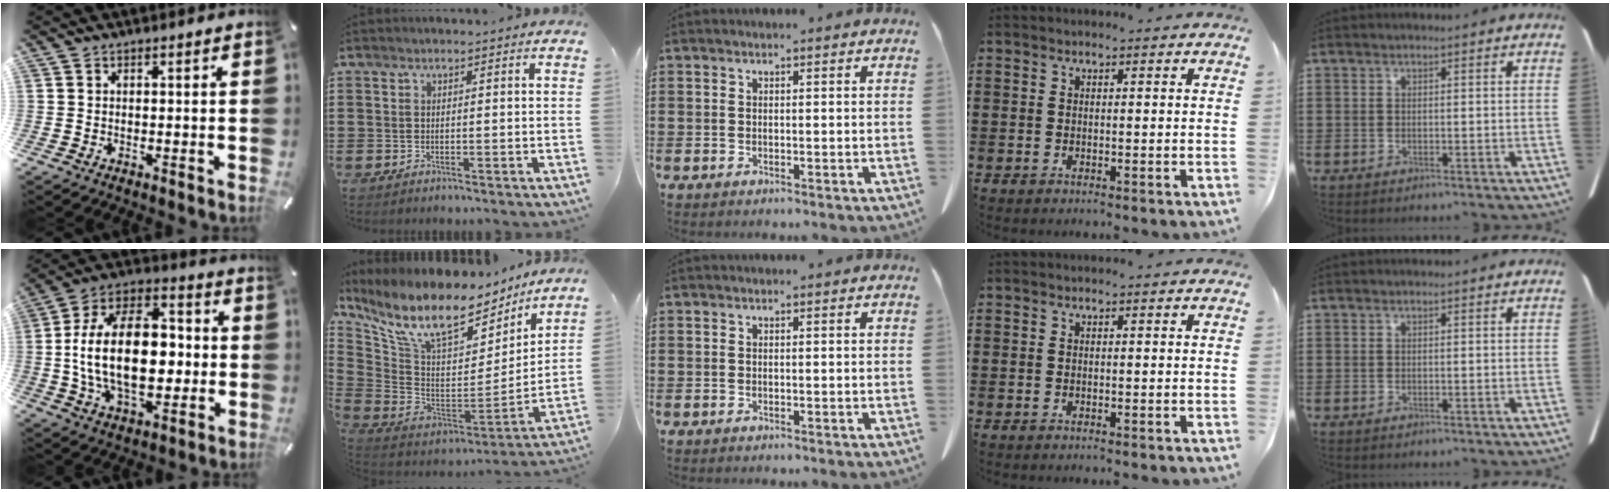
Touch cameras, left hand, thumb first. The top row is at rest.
{"thumb": {"total": 22.2, "force": [-1.6, 13.8, 17.3], "torque": [-0.330, 0.006, -0.029]}, "index": {"total": 12.5, "force": [8.4, 4.5, 8.2], "torque": [-0.174, -0.054, 0.146]}}